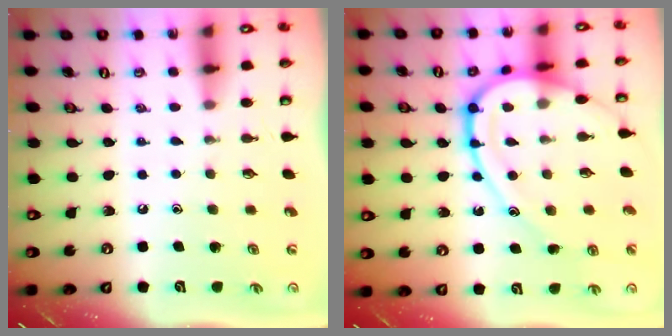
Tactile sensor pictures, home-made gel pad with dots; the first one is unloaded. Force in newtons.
{"total": 15.9, "press": 15.9, "slide": 0.9}